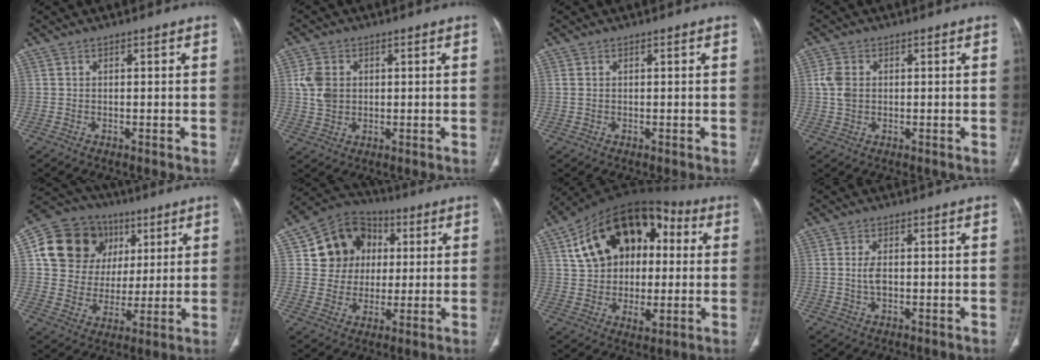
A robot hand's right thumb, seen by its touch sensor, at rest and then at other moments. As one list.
[{"total": 6.0, "force": [1.0, 4.7, 3.6], "torque": [-0.063, -0.002, 0.022]}, {"total": 1.0, "force": [0.2, 0.6, 0.7], "torque": [-0.026, 0.010, 0.010]}, {"total": 4.1, "force": [0.5, 3.0, 2.8], "torque": [-0.061, 0.003, 0.009]}, {"total": 18.2, "force": [6.1, 15.4, 7.4], "torque": [-0.099, 0.022, 0.115]}, {"total": 13.2, "force": [3.0, 11.8, 5.1], "torque": [-0.044, 0.007, 0.049]}, {"total": 23.3, "force": [5.5, 15.1, 16.8], "torque": [-0.245, 0.024, 0.085]}, {"total": 3.0, "force": [0.0, 1.6, 2.5], "torque": [-0.052, 0.000, 0.000]}]